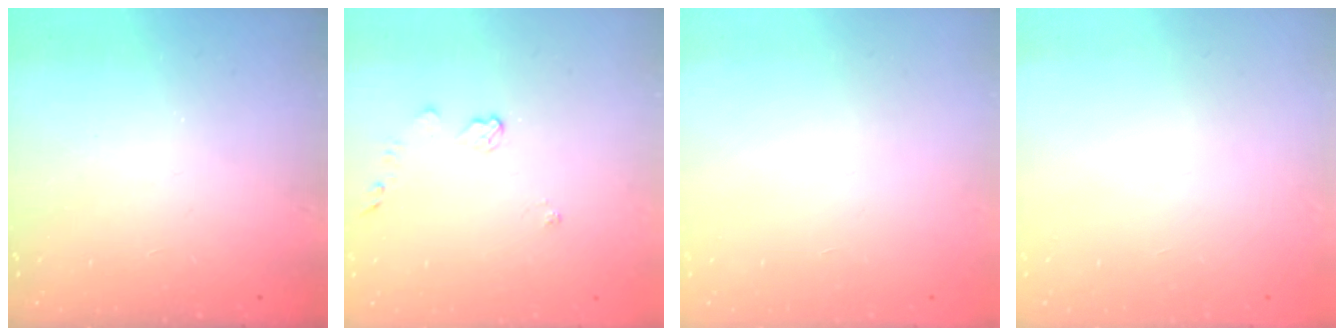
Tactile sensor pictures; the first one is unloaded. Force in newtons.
{"total": 3.9, "press": 3.9, "slide": 0.4}
{"total": 0.0}
{"total": 0.0}